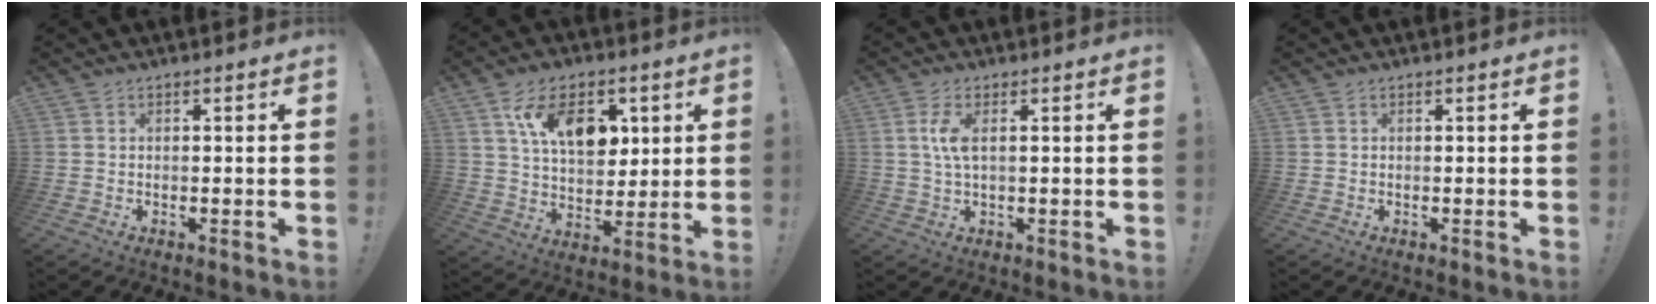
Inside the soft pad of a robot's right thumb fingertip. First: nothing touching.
{"total": 14.5, "force": [6.5, 9.0, 9.4], "torque": [-0.145, -0.013, 0.122]}
{"total": 5.2, "force": [0.9, 1.6, 4.8], "torque": [-0.092, -0.002, 0.012]}
{"total": 0.0}